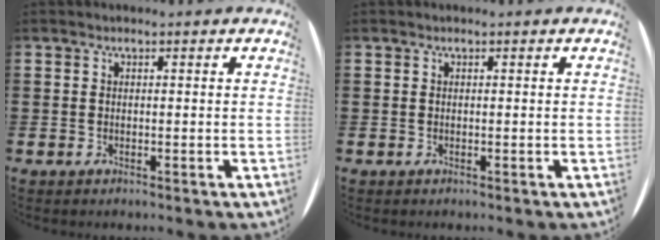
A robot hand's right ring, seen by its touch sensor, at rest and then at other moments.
{"total": 0.0}